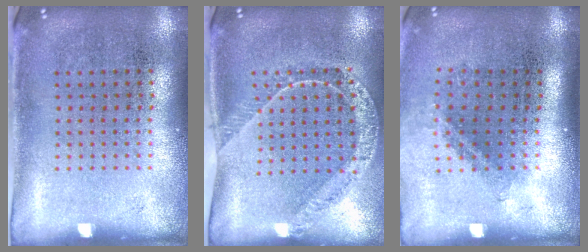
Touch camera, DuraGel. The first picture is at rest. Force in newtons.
{"total": 1.4, "press": 1.4, "slide": 0.2}
{"total": 1.5, "press": 1.0, "slide": 1.0}